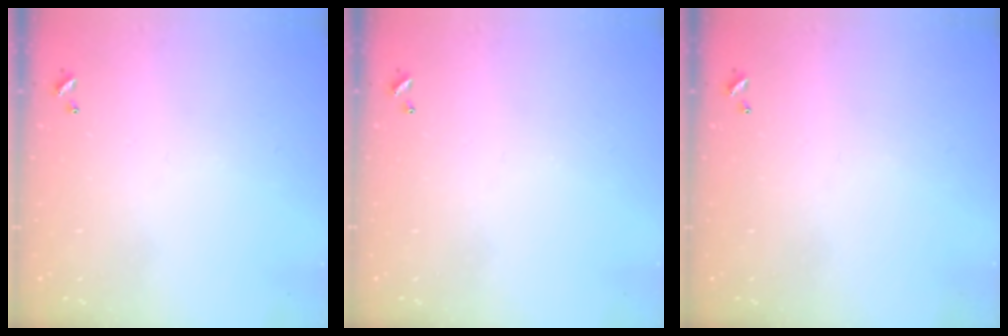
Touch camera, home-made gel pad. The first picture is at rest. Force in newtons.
{"total": 0.0}
{"total": 0.0}